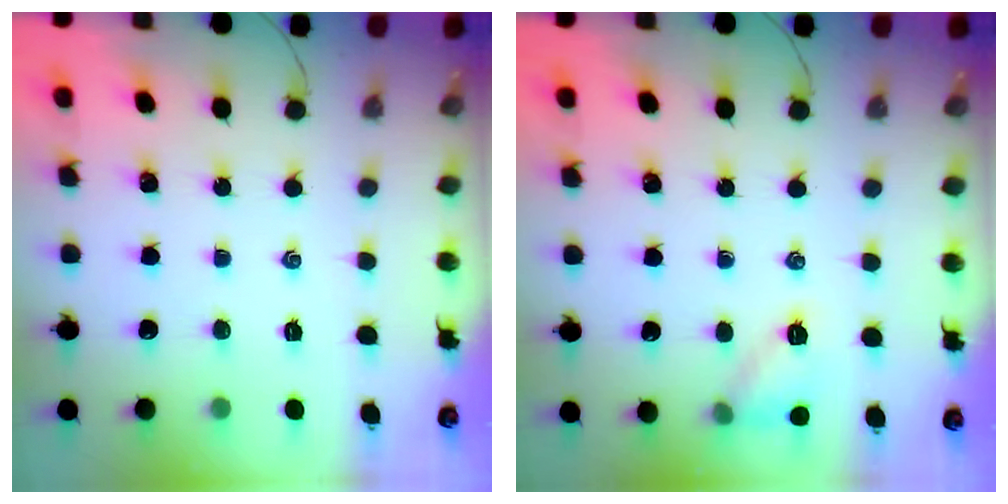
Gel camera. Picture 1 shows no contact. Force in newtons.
{"total": 8.0, "press": 7.9, "slide": 0.8}